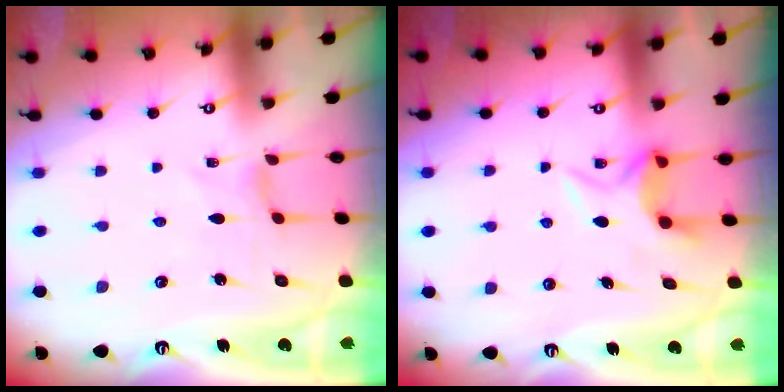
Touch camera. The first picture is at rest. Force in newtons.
{"total": 7.5, "press": 7.5, "slide": 0.4}